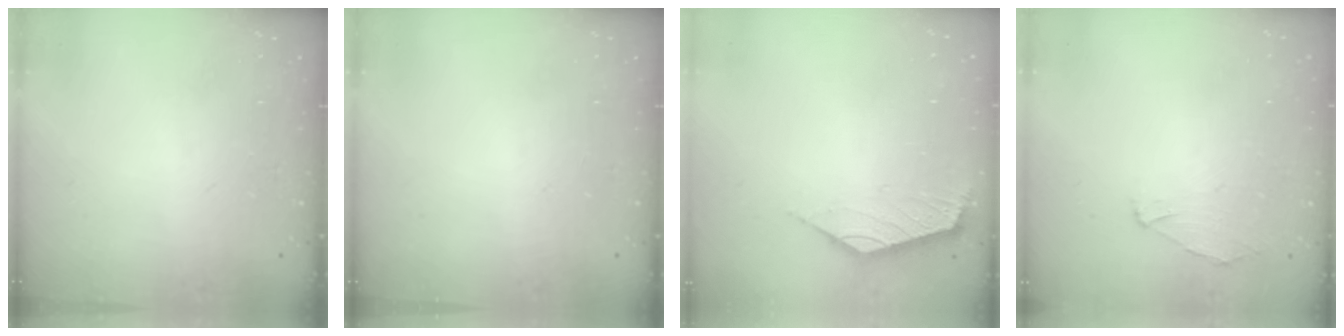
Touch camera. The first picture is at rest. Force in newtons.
{"total": 0.0}
{"total": 2.4, "press": 2.4, "slide": 0.6}
{"total": 1.5, "press": 1.4, "slide": 0.5}